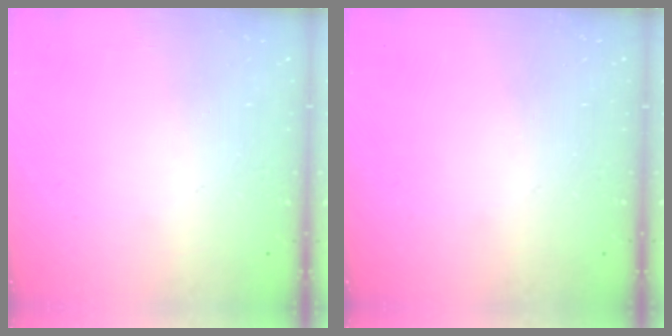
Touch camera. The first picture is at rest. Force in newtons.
{"total": 0.0}